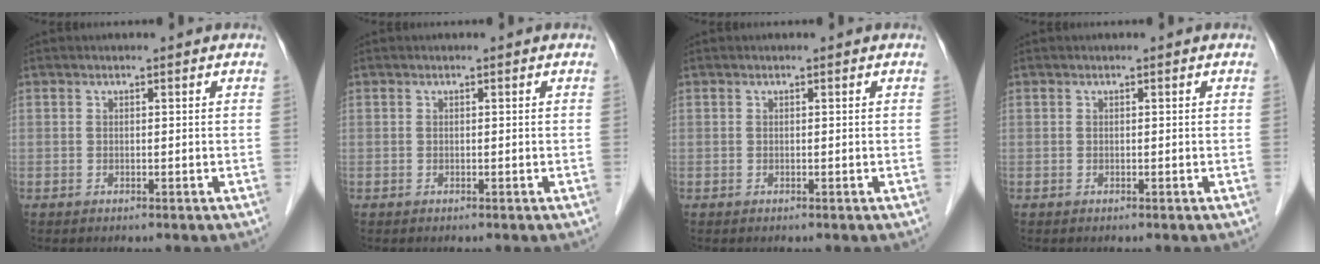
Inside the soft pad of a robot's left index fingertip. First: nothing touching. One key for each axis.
{"total": 0.0}
{"total": 0.0}
{"total": 0.0}